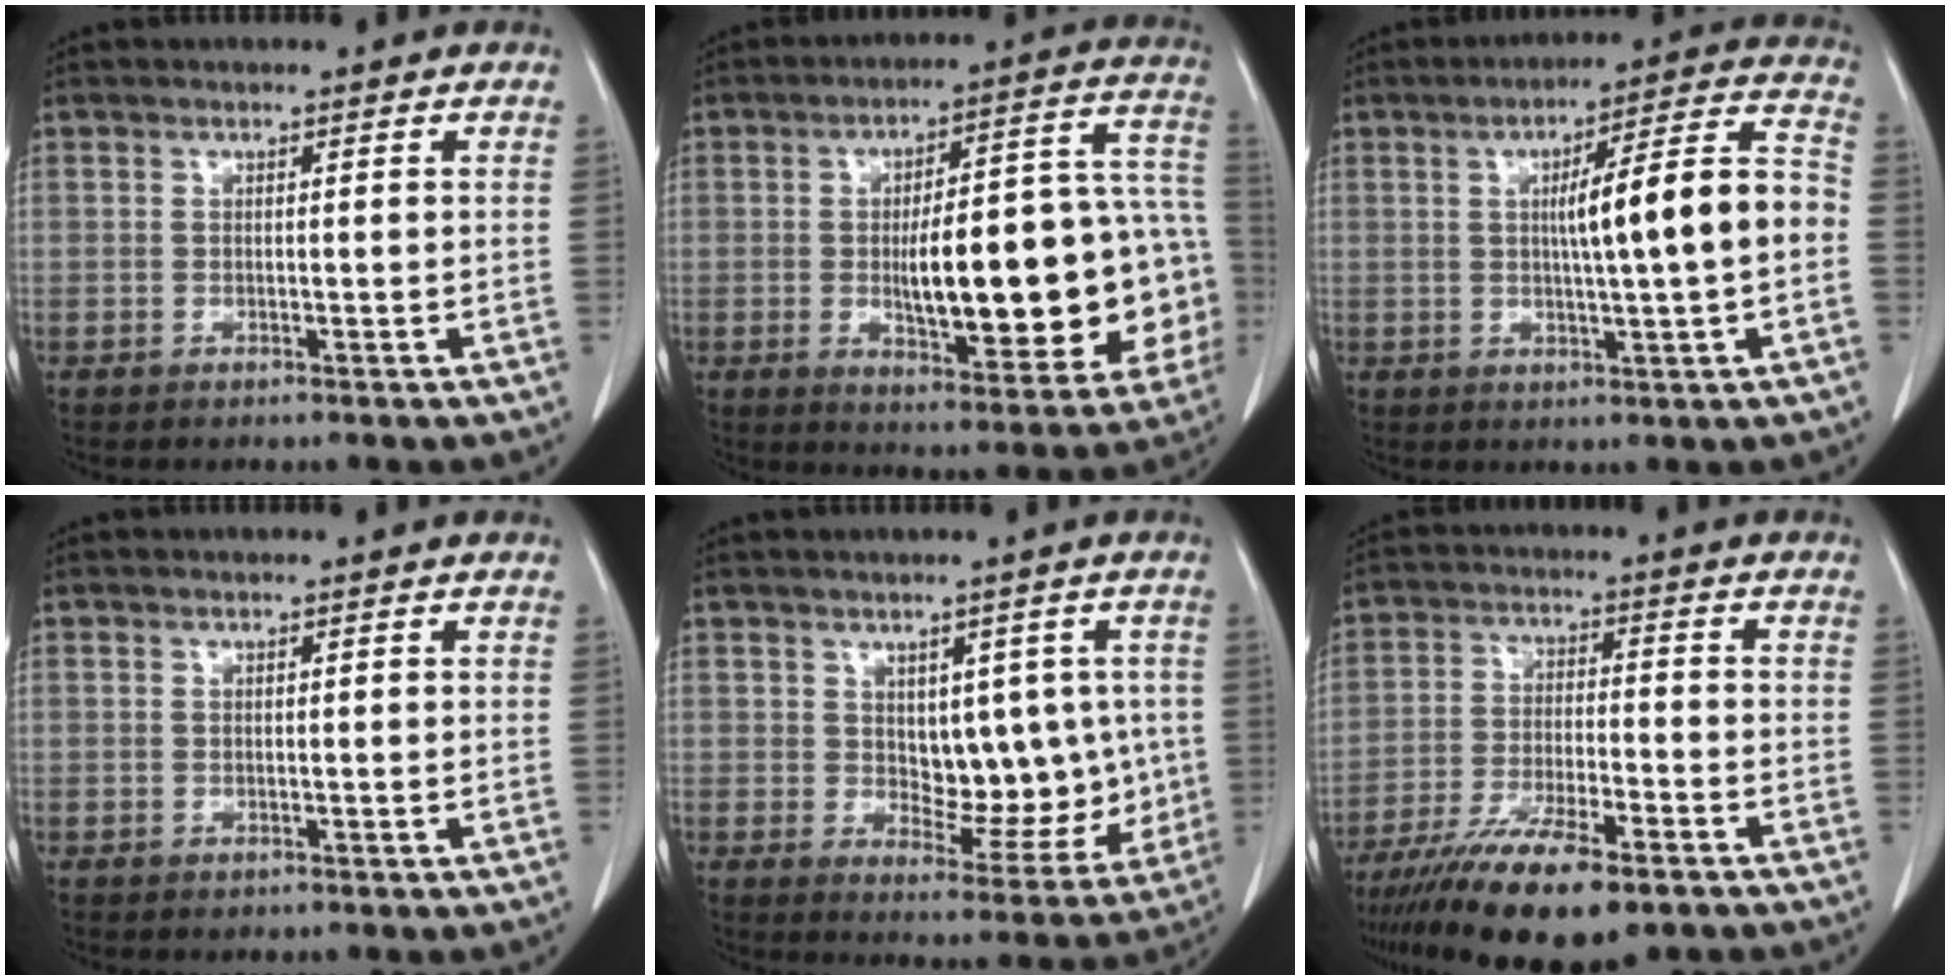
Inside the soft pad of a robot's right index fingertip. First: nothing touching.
{"total": 23.4, "force": [-2.9, 6.4, 22.4], "torque": [-0.243, 0.041, -0.018]}
{"total": 12.2, "force": [-0.2, 0.5, 12.2], "torque": [-0.180, 0.023, -0.004]}
{"total": 0.0}
{"total": 9.1, "force": [1.0, 5.5, 7.1], "torque": [-0.068, 0.012, 0.034]}
{"total": 15.1, "force": [-10.7, 3.4, 10.1], "torque": [-0.181, -0.033, -0.181]}